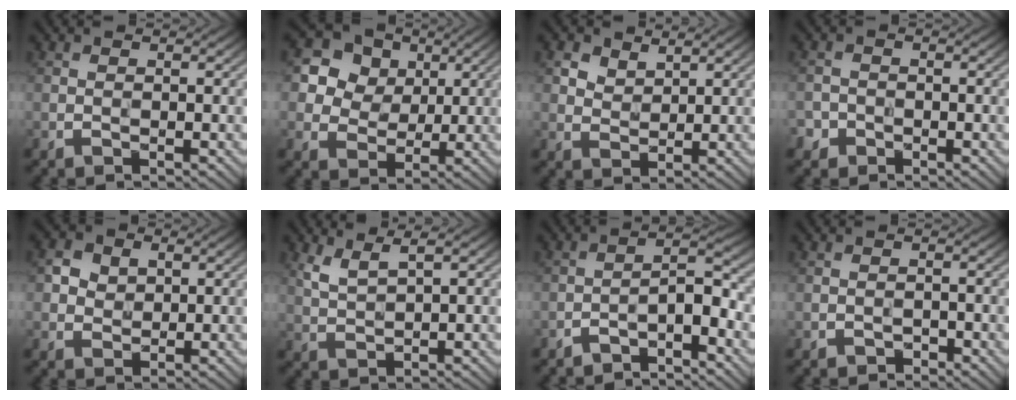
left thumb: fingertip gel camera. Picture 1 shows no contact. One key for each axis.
{"total": 12.4, "fx": 5.8, "fy": 9.7, "fz": 5.1, "tx": -0.160, "ty": 0.024, "tz": 0.116}
{"total": 3.4, "fx": 2.3, "fy": 2.0, "fz": 1.5, "tx": -0.037, "ty": -0.001, "tz": 0.049}
{"total": 2.0, "fx": -1.2, "fy": 1.5, "fz": 0.3, "tx": -0.001, "ty": 0.000, "tz": -0.027}
{"total": 3.4, "fx": 1.1, "fy": 2.8, "fz": 1.7, "tx": -0.038, "ty": 0.001, "tz": 0.016}
{"total": 3.4, "fx": 2.2, "fy": 0.8, "fz": 2.5, "tx": -0.068, "ty": 0.001, "tz": 0.052}
{"total": 4.2, "fx": -2.9, "fy": 1.0, "fz": 2.9, "tx": -0.046, "ty": 0.014, "tz": -0.057}
{"total": 1.0, "fx": -0.8, "fy": 0.6, "fz": 0.3, "tx": -0.002, "ty": -0.001, "tz": -0.014}